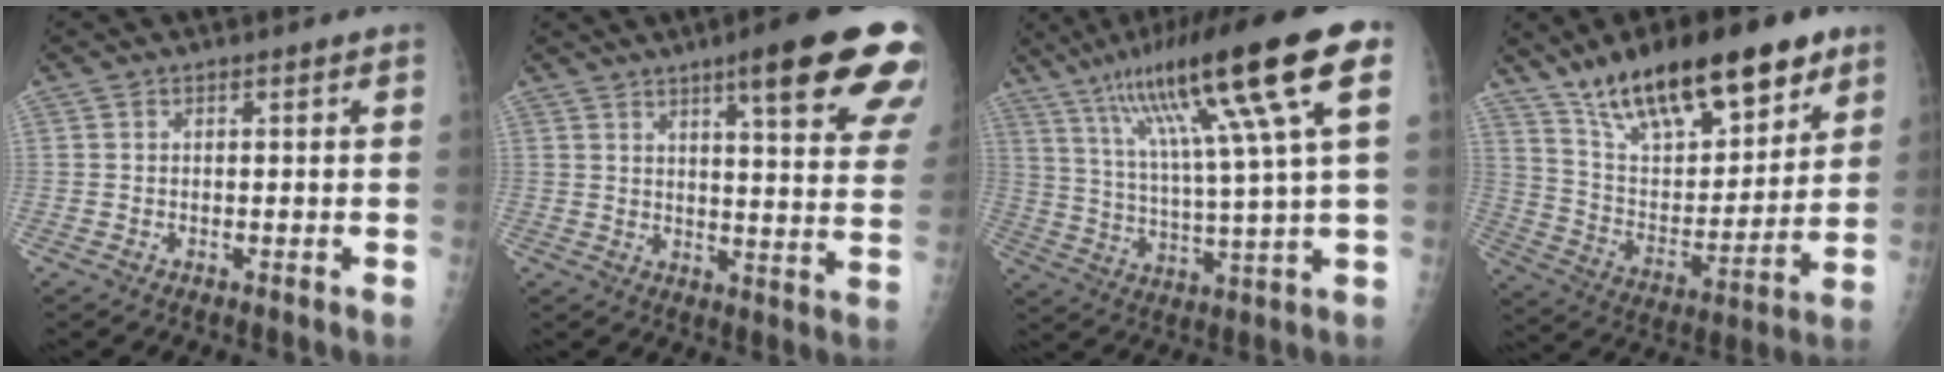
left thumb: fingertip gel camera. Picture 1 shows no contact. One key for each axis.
{"total": 20.6, "fx": 12.4, "fy": 3.4, "fz": 16.1, "tx": -0.188, "ty": -0.046, "tz": 0.151}
{"total": 21.2, "fx": 9.6, "fy": 1.2, "fz": 18.9, "tx": -0.323, "ty": -0.004, "tz": 0.161}
{"total": 24.8, "fx": 16.1, "fy": 9.6, "fz": 16.3, "tx": -0.224, "ty": -0.045, "tz": 0.275}